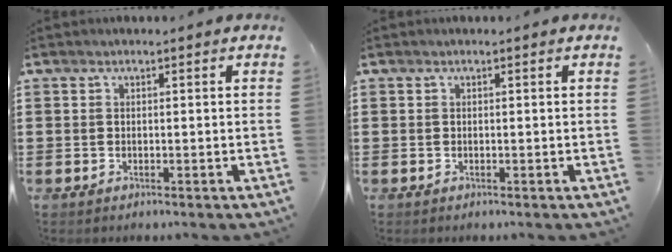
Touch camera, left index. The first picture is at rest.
{"total": 0.0}